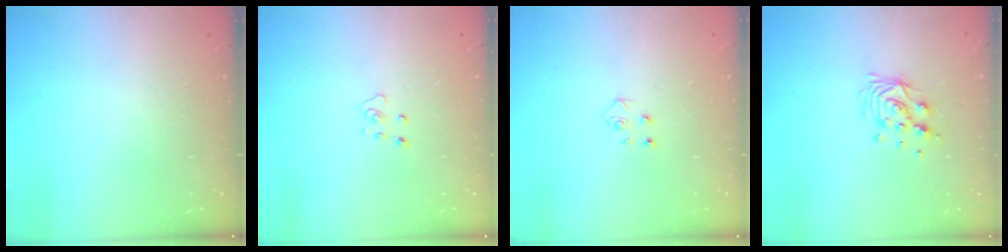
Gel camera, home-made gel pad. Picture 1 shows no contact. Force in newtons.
{"total": 3.1, "press": 3.1, "slide": 0.2}
{"total": 3.9, "press": 3.9, "slide": 0.4}
{"total": 9.5, "press": 9.4, "slide": 0.8}